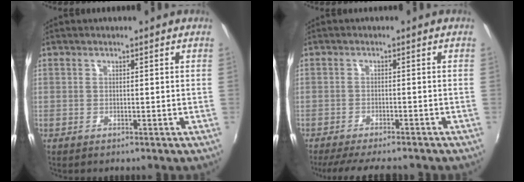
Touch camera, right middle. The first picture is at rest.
{"total": 10.9, "force": [-9.4, 1.9, 5.1], "torque": [-0.111, -0.022, -0.145]}